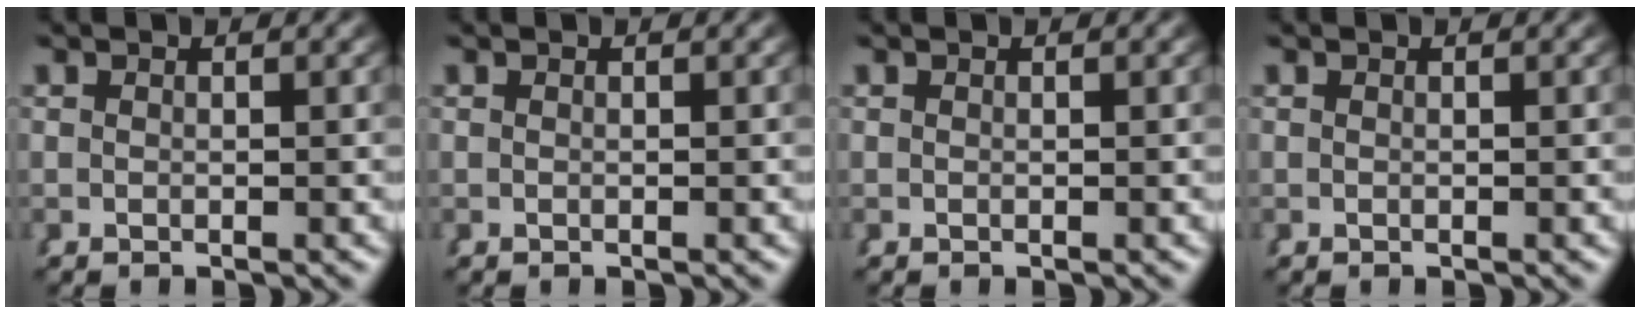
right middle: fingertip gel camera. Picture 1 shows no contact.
{"total": 0.0}
{"total": 0.0}
{"total": 0.0}